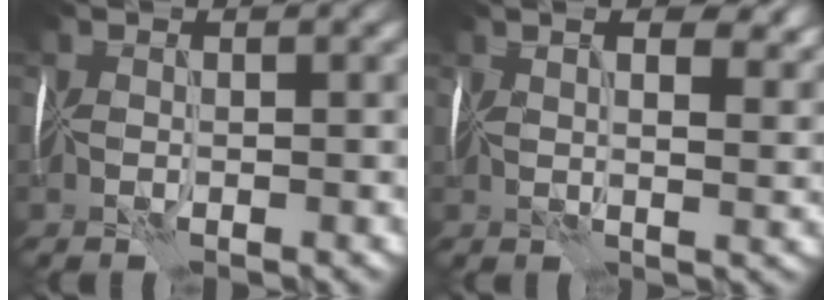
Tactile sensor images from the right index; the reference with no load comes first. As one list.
[{"total": 9.2, "force": [4.8, 4.3, 6.6], "torque": [-0.052, 0.038, 0.043]}]